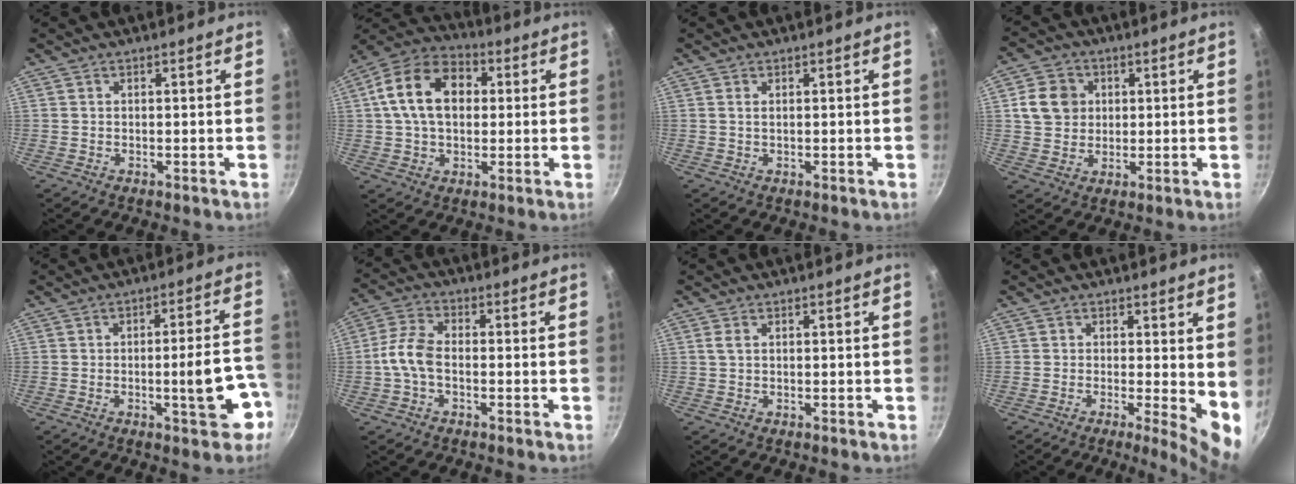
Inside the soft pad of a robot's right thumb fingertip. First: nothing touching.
{"total": 15.4, "force": [2.6, 10.6, 10.8], "torque": [-0.162, 0.024, 0.027]}
{"total": 0.9, "force": [0.3, 0.4, 0.7], "torque": [-0.014, 0.001, 0.004]}
{"total": 8.2, "force": [1.8, 7.2, 3.5], "torque": [-0.035, 0.003, 0.029]}
{"total": 10.3, "force": [-3.8, 2.8, 9.1], "torque": [-0.105, 0.036, -0.046]}
{"total": 6.5, "force": [-1.4, 3.7, 5.1], "torque": [-0.107, 0.029, -0.039]}
{"total": 1.2, "force": [0.3, 0.6, 1.0], "torque": [-0.020, 0.002, 0.005]}
{"total": 6.8, "force": [-0.1, 2.0, 6.5], "torque": [-0.078, -0.015, -0.002]}